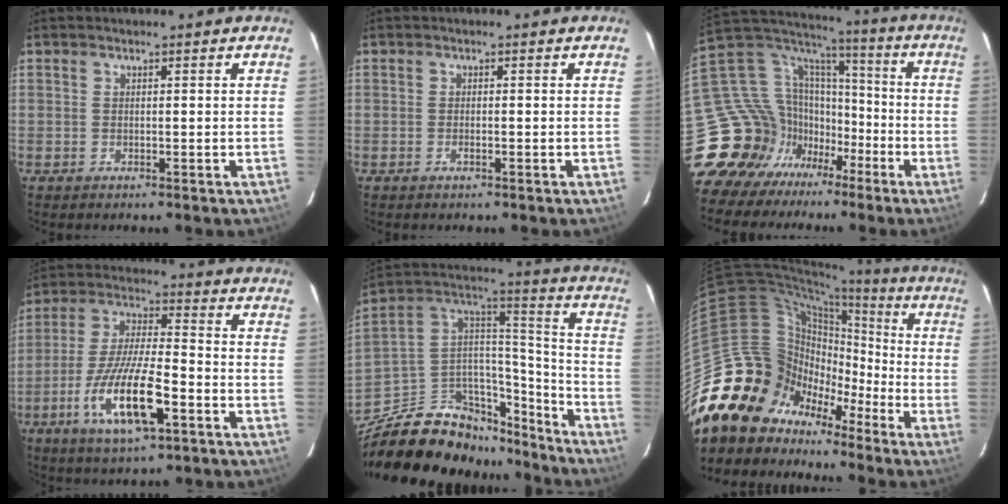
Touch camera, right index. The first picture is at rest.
{"total": 1.0, "force": [-0.6, 0.1, 0.8], "torque": [-0.018, 0.001, -0.012]}
{"total": 23.0, "force": [-13.2, 17.3, 7.5], "torque": [-0.195, 0.050, -0.219]}
{"total": 15.5, "force": [-6.7, 3.7, 13.5], "torque": [-0.282, -0.018, -0.125]}
{"total": 28.4, "force": [-20.9, 13.7, 13.4], "torque": [-0.256, 0.055, -0.312]}
{"total": 20.5, "force": [-12.0, 15.6, 5.6], "torque": [-0.118, 0.067, -0.206]}